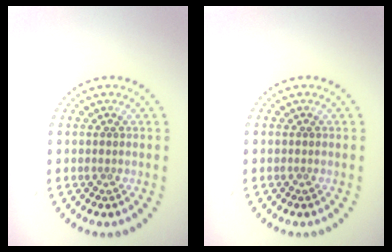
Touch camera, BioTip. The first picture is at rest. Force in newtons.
{"total": 0.0}